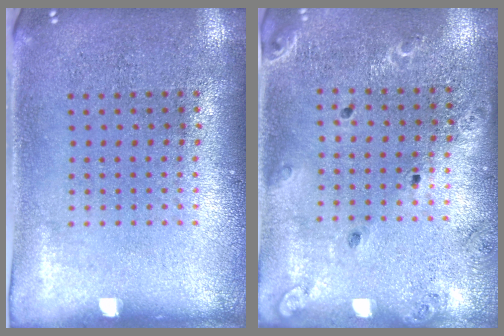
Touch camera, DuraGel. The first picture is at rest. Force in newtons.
{"total": 1.4, "press": 1.4, "slide": 0.1}